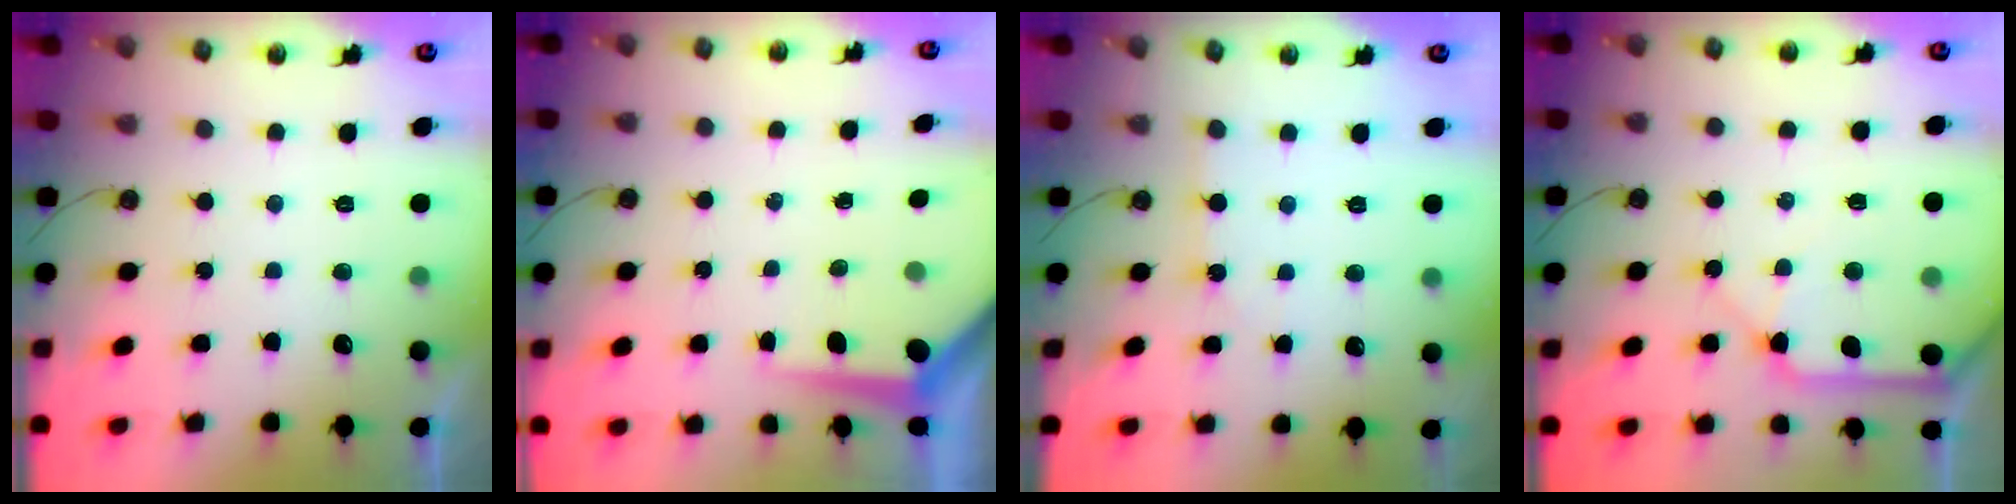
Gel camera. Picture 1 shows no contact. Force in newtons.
{"total": 5.7, "press": 5.7, "slide": 0.5}
{"total": 2.6, "press": 2.6, "slide": 0.3}
{"total": 10.5, "press": 10.4, "slide": 1.6}